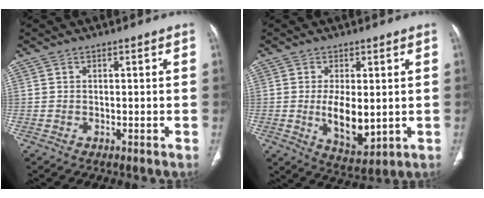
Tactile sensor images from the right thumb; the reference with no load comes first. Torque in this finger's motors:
{"motor_torque": [2.59, 2.42, 1.17, -0.96, 0.25]}